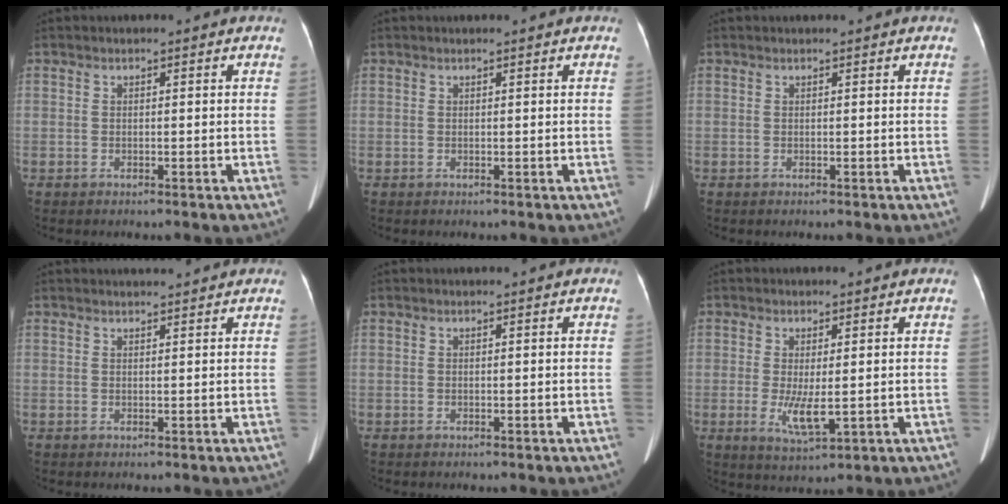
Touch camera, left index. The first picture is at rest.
{"total": 0.8, "force": [0.7, 0.0, 0.4], "torque": [-0.005, 0.009, 0.012]}
{"total": 0.7, "force": [0.7, 0.0, 0.3], "torque": [-0.004, 0.013, 0.014]}
{"total": 3.2, "force": [3.1, 0.0, 0.7], "torque": [-0.012, 0.018, 0.043]}
{"total": 0.8, "force": [0.7, -0.1, 0.3], "torque": [-0.004, 0.012, 0.015]}
{"total": 4.6, "force": [-0.4, 1.2, 4.4], "torque": [-0.089, -0.016, 0.002]}